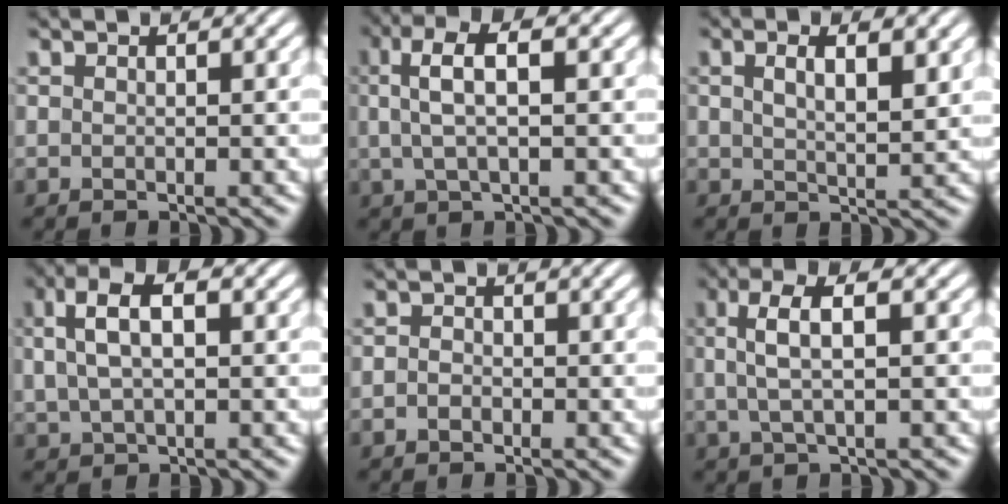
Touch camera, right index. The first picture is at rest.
{"total": 5.5, "force": [1.7, 2.1, 4.8], "torque": [-0.091, 0.015, 0.025]}
{"total": 2.4, "force": [0.9, 0.6, 2.2], "torque": [-0.032, -0.009, 0.021]}
{"total": 6.2, "force": [2.1, 3.5, 4.7], "torque": [-0.090, 0.014, 0.033]}
{"total": 1.0, "force": [-0.8, 0.6, 0.3], "torque": [-0.007, -0.009, -0.012]}
{"total": 4.6, "force": [1.2, 1.5, 4.2], "torque": [-0.084, 0.011, 0.021]}